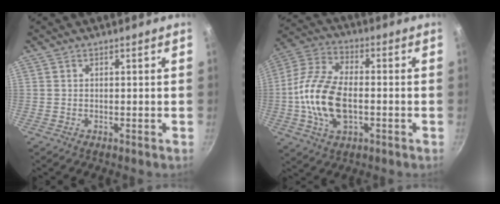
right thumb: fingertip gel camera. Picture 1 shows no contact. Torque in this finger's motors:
{"motor_torque": [-0.21, 1.13, 1.48, -0.36, 0.21]}